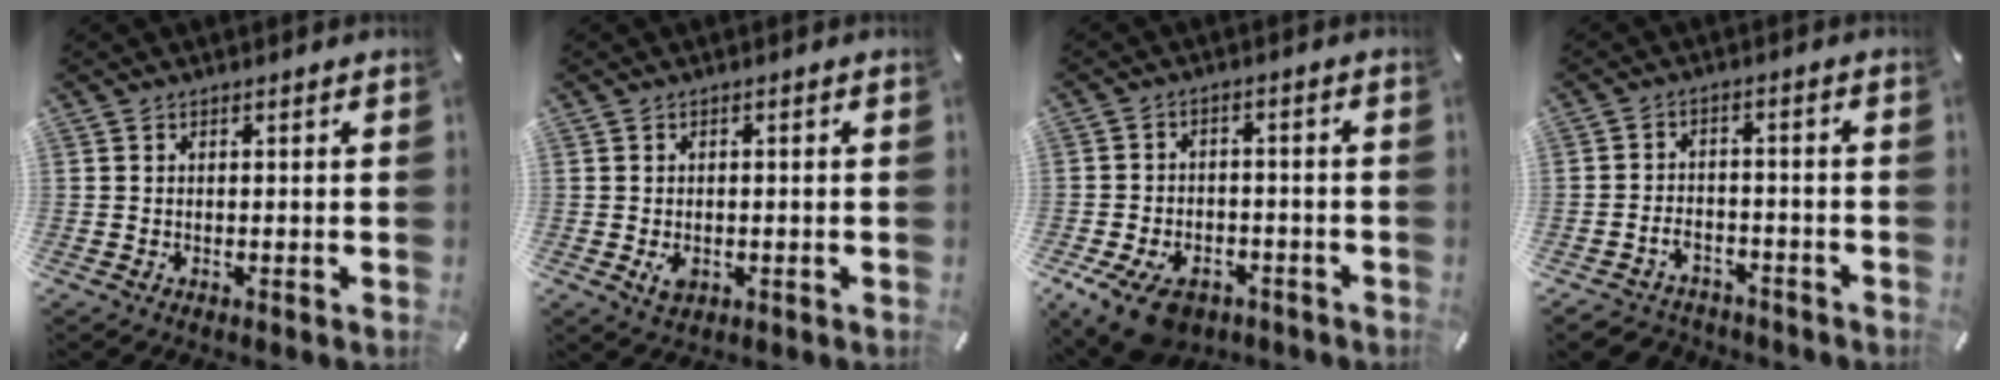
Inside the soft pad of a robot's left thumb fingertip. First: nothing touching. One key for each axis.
{"total": 2.9, "fx": -0.7, "fy": 2.1, "fz": 1.9, "tx": -0.031, "ty": -0.002, "tz": -0.014}
{"total": 9.9, "fx": -5.9, "fy": 6.0, "fz": 5.2, "tx": -0.100, "ty": 0.033, "tz": -0.103}
{"total": 4.5, "fx": -2.6, "fy": 3.2, "fz": 1.7, "tx": -0.040, "ty": 0.006, "tz": -0.052}